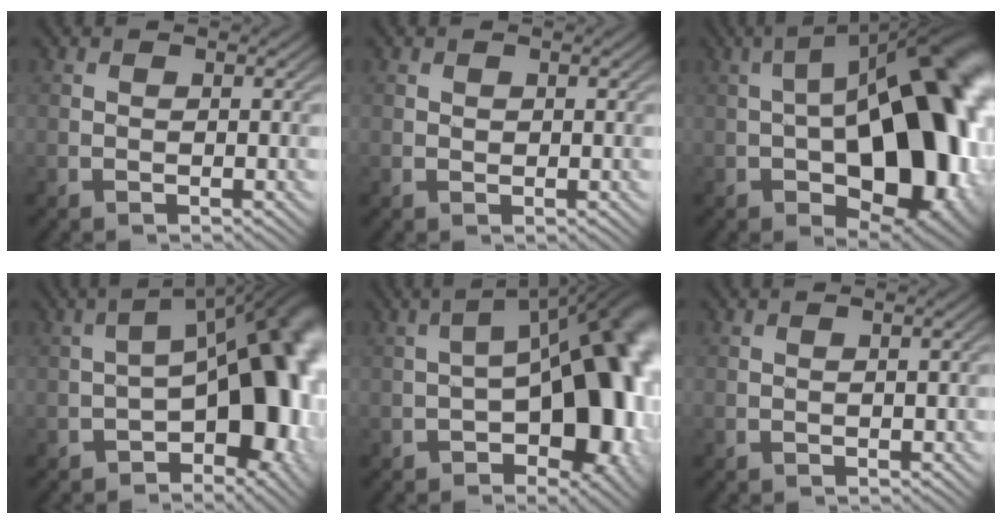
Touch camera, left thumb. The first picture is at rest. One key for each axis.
{"total": 0.5, "fx": 0.3, "fy": 0.4, "fz": 0.2, "tx": -0.002, "ty": -0.004, "tz": 0.006}
{"total": 21.2, "fx": -2.0, "fy": 11.3, "fz": 17.8, "tx": -0.229, "ty": -0.006, "tz": -0.032}
{"total": 16.2, "fx": -4.1, "fy": 8.3, "fz": 13.3, "tx": -0.142, "ty": -0.006, "tz": -0.062}
{"total": 17.7, "fx": -3.5, "fy": 9.6, "fz": 14.5, "tx": -0.159, "ty": -0.015, "tz": -0.051}
{"total": 1.2, "fx": -0.3, "fy": 0.4, "fz": 1.1, "tx": -0.017, "ty": 0.002, "tz": -0.003}